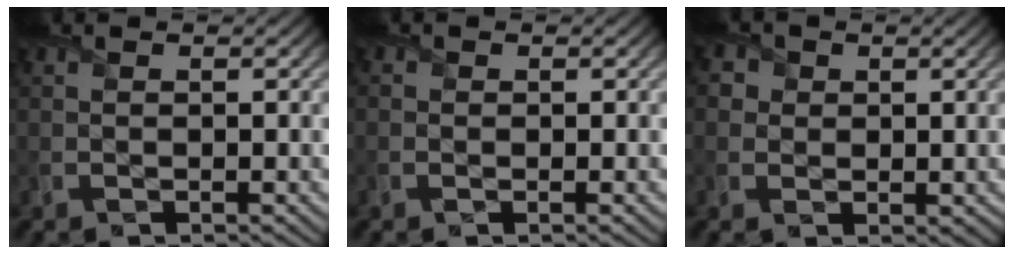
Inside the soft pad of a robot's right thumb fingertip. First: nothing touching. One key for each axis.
{"total": 0.0}
{"total": 3.4, "fx": 1.5, "fy": 2.9, "fz": 1.1, "tx": -0.040, "ty": 0.004, "tz": 0.010}